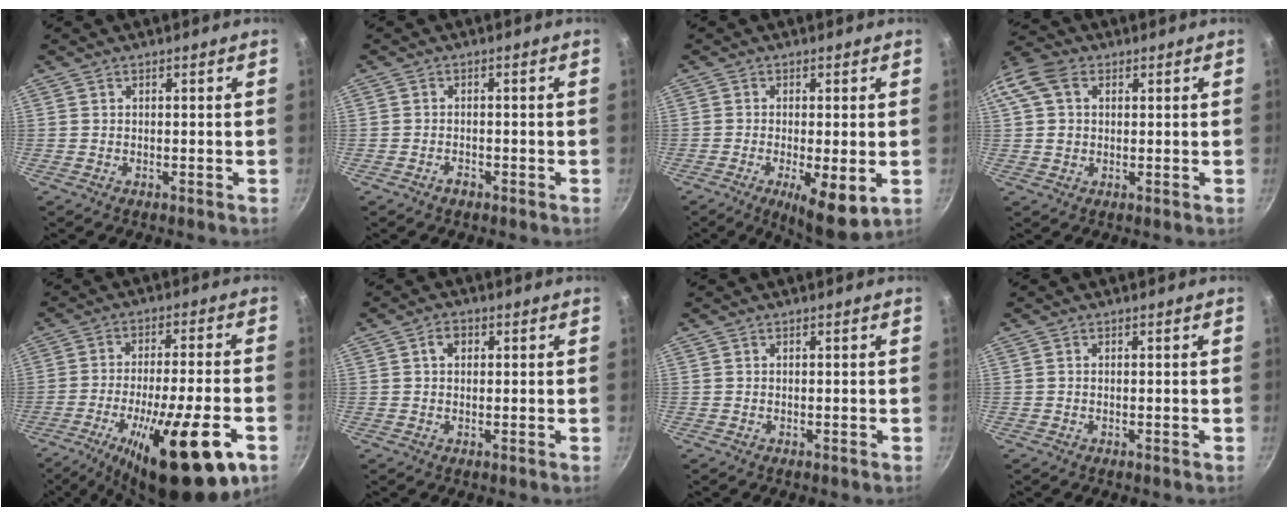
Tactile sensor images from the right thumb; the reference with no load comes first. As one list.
[{"total": 1.6, "force": [-1.2, 0.9, 0.7], "torque": [-0.009, 0.013, -0.019]}, {"total": 8.6, "force": [-2.3, 2.2, 8.0], "torque": [-0.125, -0.008, -0.027]}, {"total": 11.0, "force": [3.0, 8.3, 6.5], "torque": [-0.143, 0.021, 0.044]}, {"total": 20.6, "force": [-9.3, 4.9, 17.7], "torque": [-0.254, 0.013, -0.141]}, {"total": 2.7, "force": [0.7, 2.0, 1.7], "torque": [-0.017, 0.004, 0.008]}, {"total": 0.0}, {"total": 0.0}]